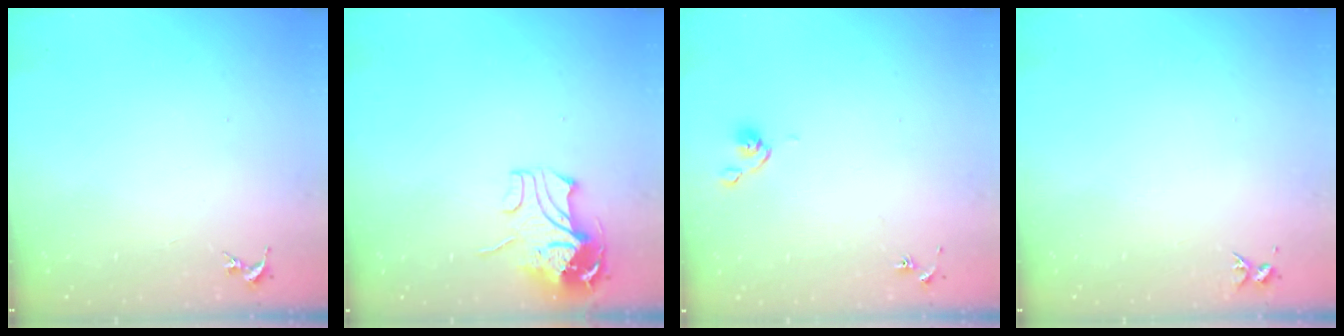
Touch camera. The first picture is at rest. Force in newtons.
{"total": 9.8, "press": 9.7, "slide": 1.2}
{"total": 4.9, "press": 4.9, "slide": 0.7}
{"total": 3.3, "press": 3.3, "slide": 0.4}